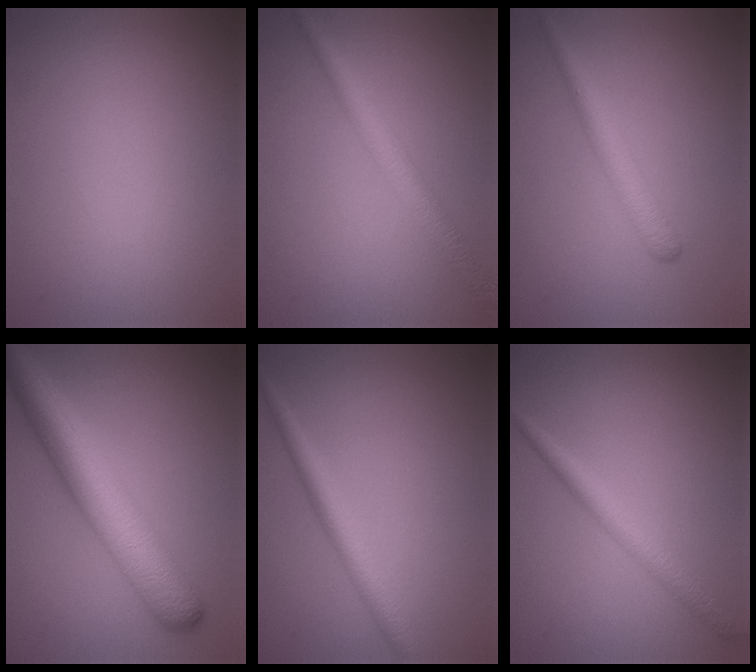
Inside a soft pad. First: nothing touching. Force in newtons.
{"total": 3.4, "press": 3.4, "slide": 0.1}
{"total": 2.7, "press": 2.7, "slide": 0.0}
{"total": 8.2, "press": 8.2, "slide": 0.2}
{"total": 2.6, "press": 2.6, "slide": 0.0}
{"total": 2.4, "press": 2.4, "slide": 0.0}